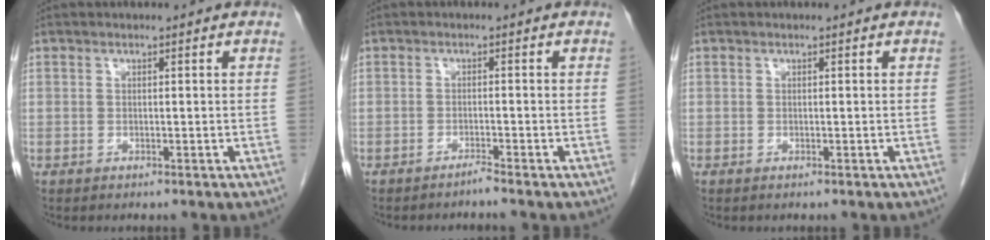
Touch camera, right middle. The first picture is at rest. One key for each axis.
{"total": 1.1, "fx": -1.0, "fy": -0.3, "fz": 0.2, "tx": -0.001, "ty": 0.000, "tz": -0.017}
{"total": 0.0}